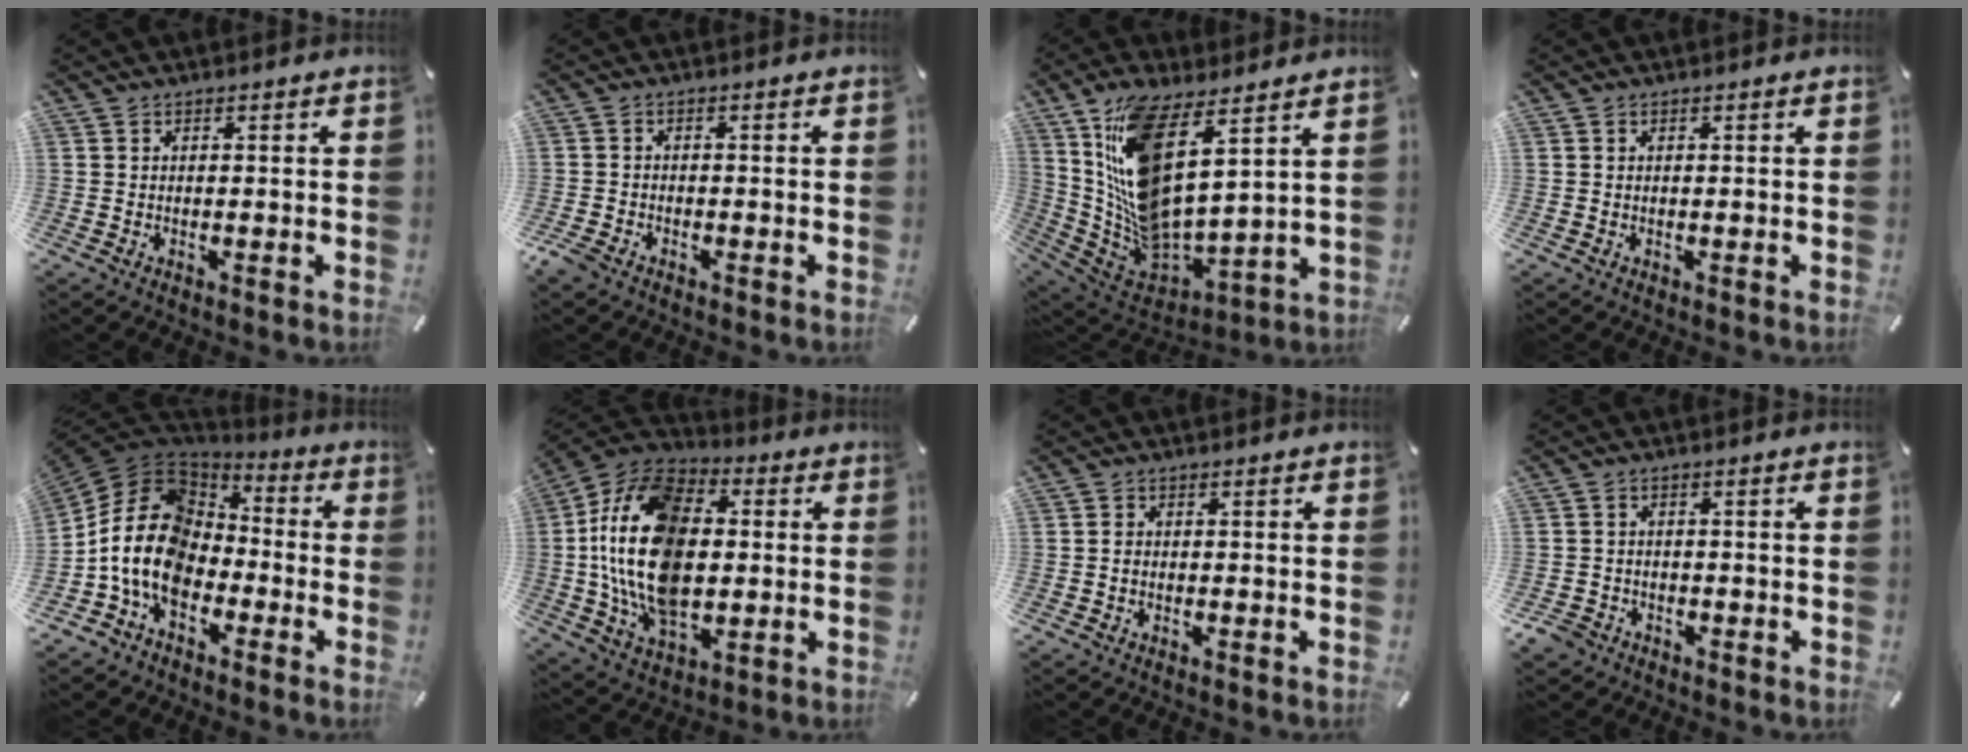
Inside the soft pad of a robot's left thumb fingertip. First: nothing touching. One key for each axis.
{"total": 2.4, "fx": -1.9, "fy": 1.2, "fz": 0.8, "tx": -0.033, "ty": 0.001, "tz": -0.042}
{"total": 14.0, "fx": 6.9, "fy": 5.8, "fz": 10.6, "tx": -0.222, "ty": -0.069, "tz": 0.125}
{"total": 0.0}
{"total": 15.9, "fx": -4.4, "fy": 12.0, "fz": 9.5, "tx": -0.225, "ty": 0.020, "tz": -0.087}
{"total": 23.3, "fx": 0.4, "fy": 15.8, "fz": 17.1, "tx": -0.354, "ty": 0.001, "tz": 0.007}
{"total": 1.4, "fx": -0.3, "fy": 1.1, "fz": 0.8, "tx": -0.018, "ty": 0.003, "tz": -0.006}
{"total": 3.3, "fx": -2.2, "fy": 2.4, "fz": 0.7, "tx": -0.025, "ty": 0.008, "tz": -0.049}